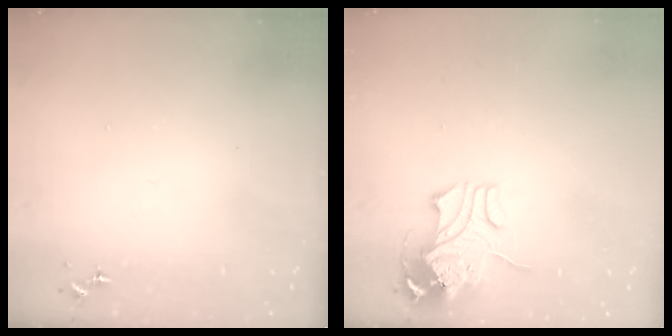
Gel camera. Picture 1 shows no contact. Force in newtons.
{"total": 10.9, "press": 10.9, "slide": 1.1}